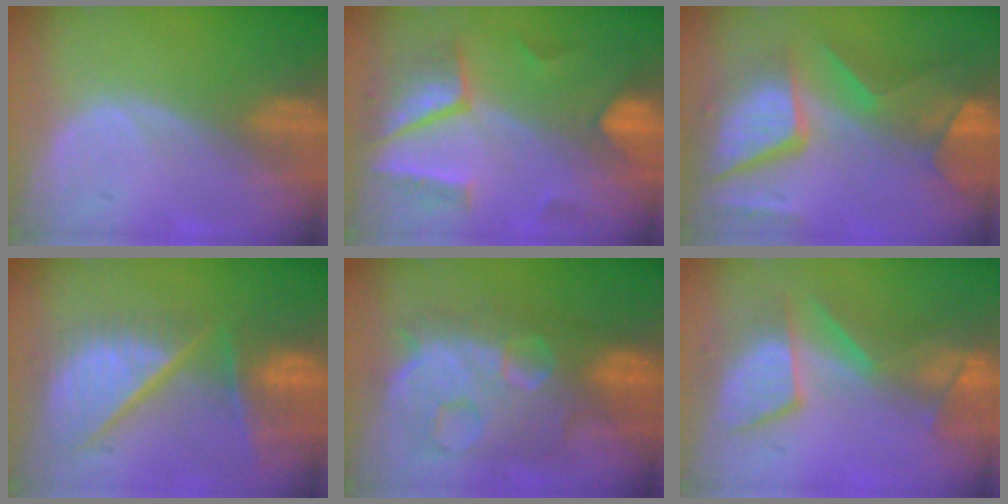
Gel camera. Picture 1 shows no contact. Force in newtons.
{"total": 7.9, "press": 7.6, "slide": 2.0}
{"total": 12.1, "press": 9.9, "slide": 7.0}
{"total": 12.1, "press": 9.9, "slide": 7.0}
{"total": 12.1, "press": 12.0, "slide": 1.2}
{"total": 8.5, "press": 8.5, "slide": 0.2}